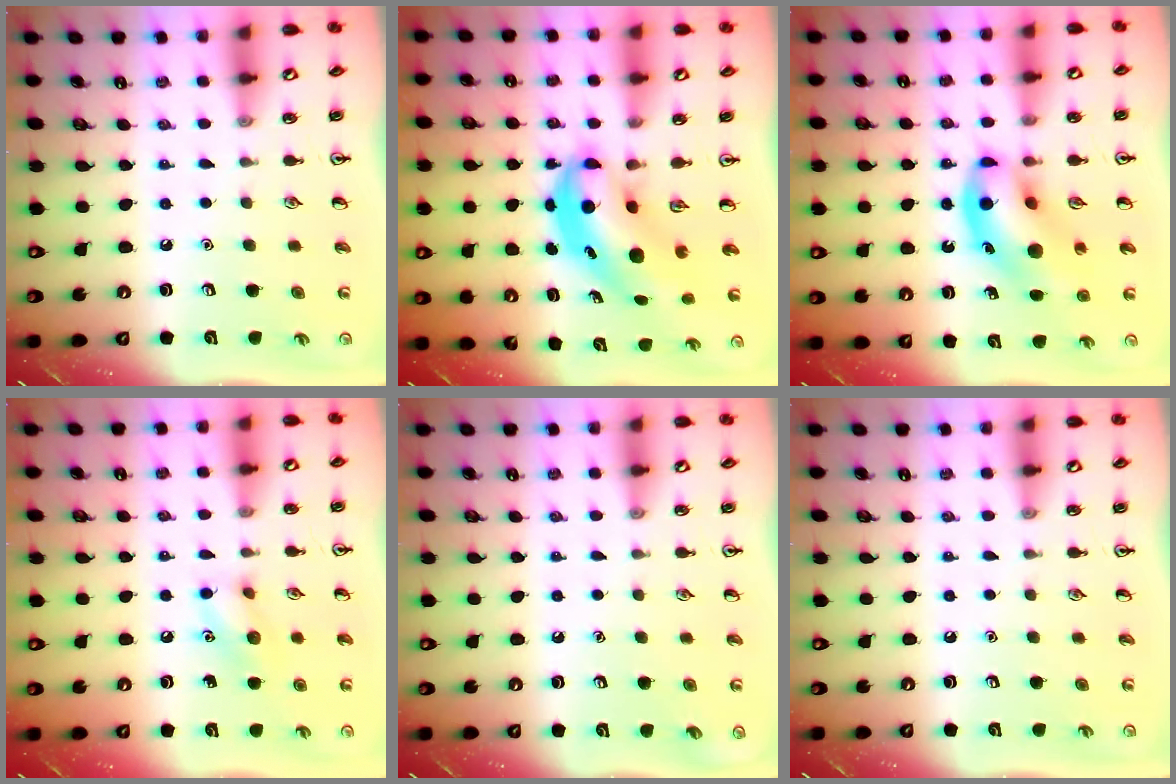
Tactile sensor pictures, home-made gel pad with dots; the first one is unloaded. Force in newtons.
{"total": 6.5, "press": 6.3, "slide": 1.7}
{"total": 13.2, "press": 12.7, "slide": 3.7}
{"total": 8.5, "press": 8.4, "slide": 1.0}
{"total": 0.0}
{"total": 0.0}